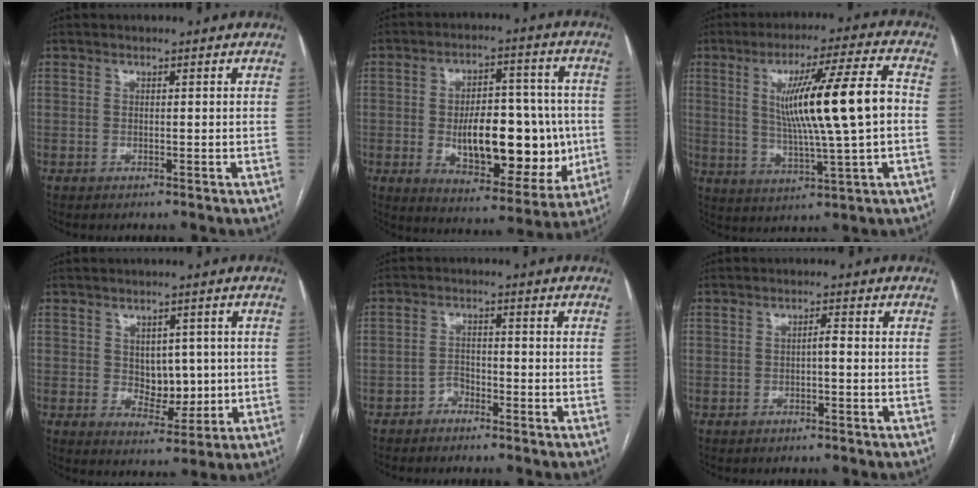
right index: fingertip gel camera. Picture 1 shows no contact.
{"total": 17.3, "force": [-1.8, 8.0, 15.2], "torque": [-0.222, 0.013, -0.013]}
{"total": 14.8, "force": [1.2, 0.1, 14.8], "torque": [-0.251, 0.007, 0.024]}
{"total": 6.0, "force": [0.5, 3.9, 4.5], "torque": [-0.060, 0.001, 0.021]}
{"total": 2.2, "force": [-1.8, 1.1, 0.6], "torque": [-0.006, 0.005, -0.033]}
{"total": 1.3, "force": [-0.4, 0.2, 1.2], "torque": [-0.018, 0.003, -0.007]}